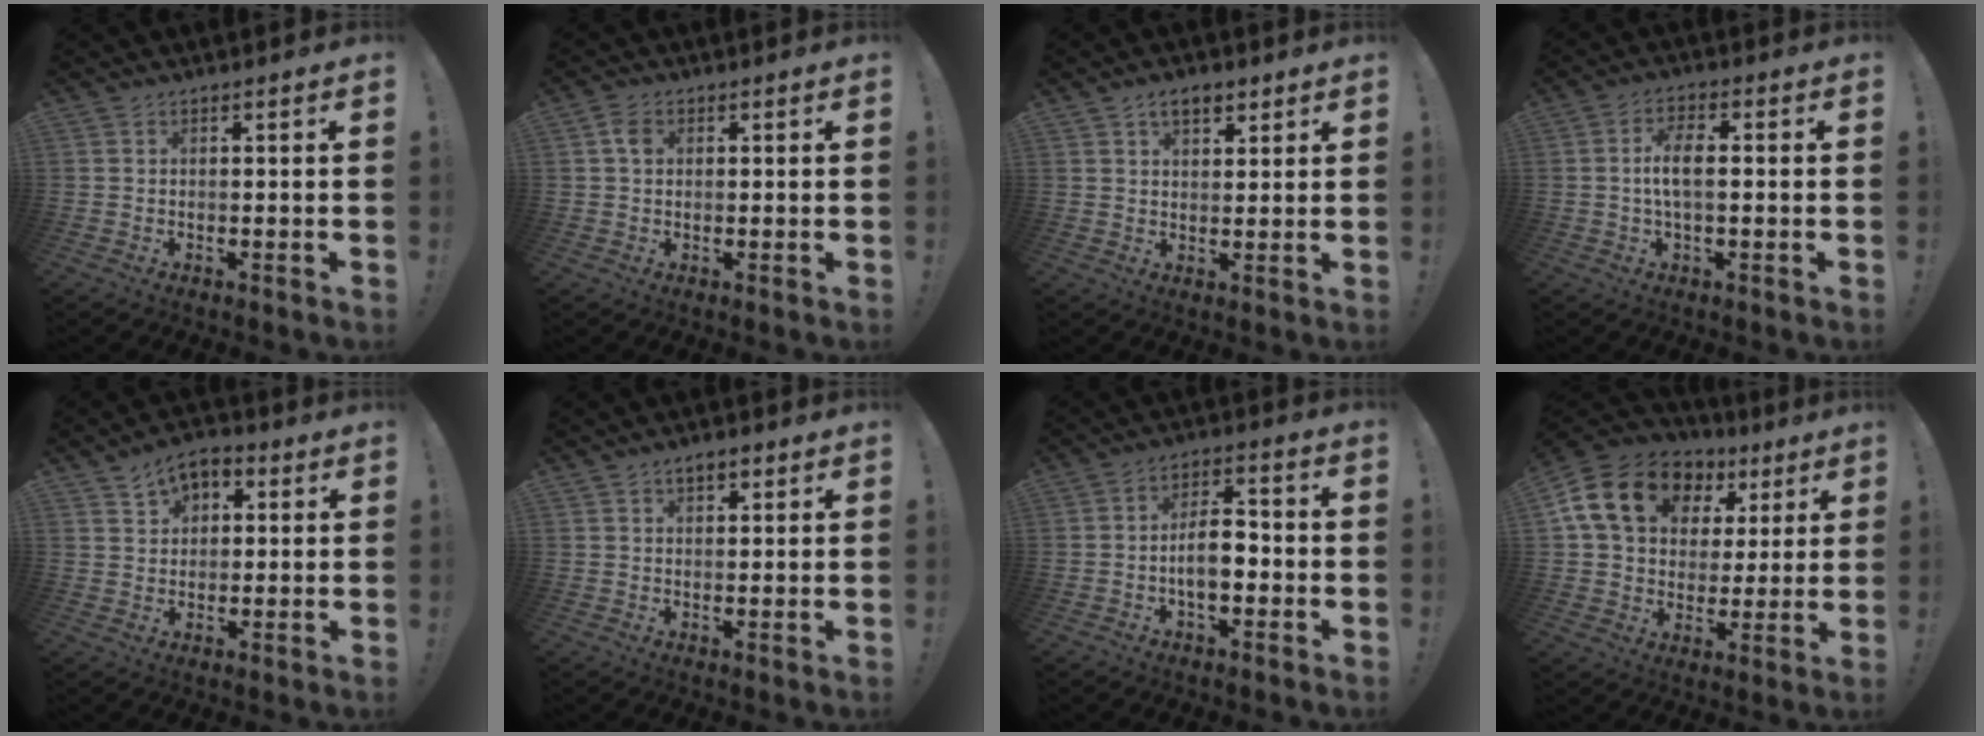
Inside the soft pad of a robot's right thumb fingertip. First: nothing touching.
{"total": 3.4, "force": [0.8, 2.4, 2.3], "torque": [-0.030, 0.001, 0.013]}
{"total": 5.3, "force": [3.0, 3.2, 3.0], "torque": [-0.041, -0.006, 0.053]}
{"total": 7.0, "force": [-0.1, 2.9, 6.4], "torque": [-0.122, 0.003, -0.005]}
{"total": 6.3, "force": [3.3, 4.6, 2.8], "torque": [-0.041, -0.013, 0.060]}
{"total": 3.2, "force": [1.7, 1.9, 2.0], "torque": [-0.026, -0.001, 0.027]}
{"total": 9.0, "force": [-2.3, 4.8, 7.3], "torque": [-0.121, 0.015, -0.042]}
{"total": 20.2, "force": [7.9, 14.3, 12.0], "torque": [-0.199, -0.013, 0.157]}